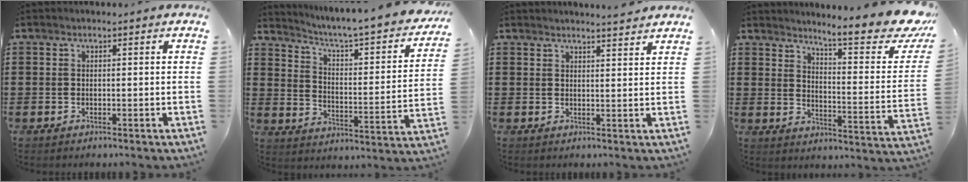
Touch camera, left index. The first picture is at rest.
{"total": 4.0, "force": [3.4, -0.2, 2.1], "torque": [-0.062, -0.040, 0.044]}
{"total": 2.4, "force": [2.4, -0.4, 0.0], "torque": [-0.008, -0.006, 0.045]}
{"total": 9.6, "force": [8.0, 0.3, 5.4], "torque": [-0.093, -0.064, 0.126]}